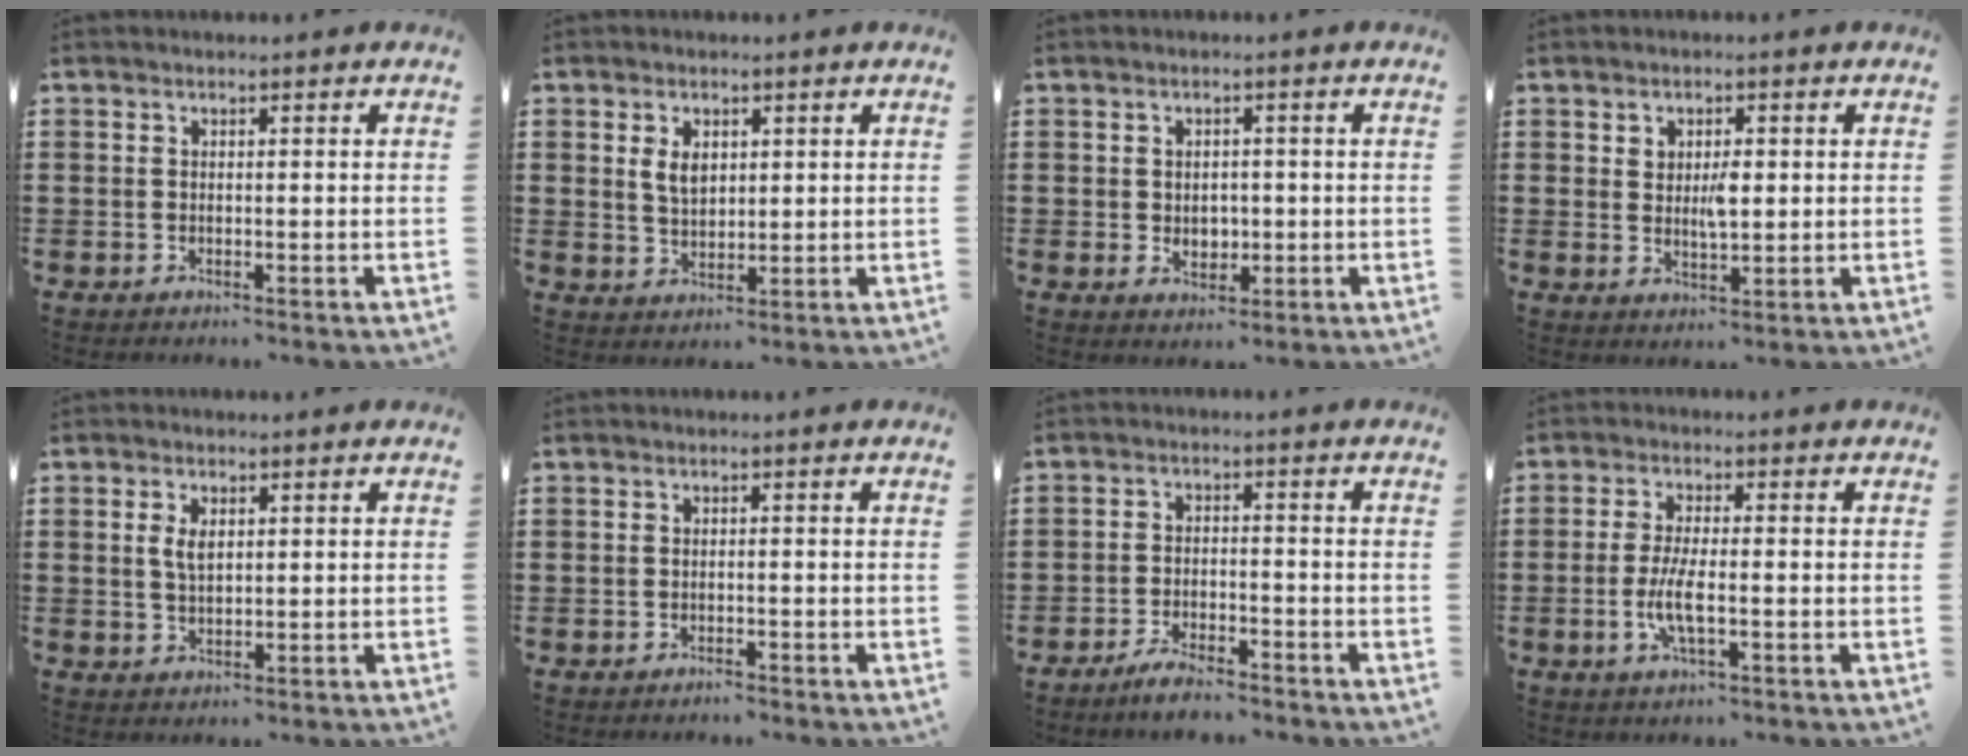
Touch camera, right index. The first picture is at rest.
{"total": 3.5, "force": [1.3, 2.0, 2.6], "torque": [-0.049, 0.002, 0.022]}
{"total": 2.3, "force": [0.1, 1.9, 1.2], "torque": [-0.022, 0.004, -0.002]}
{"total": 3.3, "force": [0.7, 1.6, 2.8], "torque": [-0.050, 0.001, 0.010]}
{"total": 2.9, "force": [0.8, 1.3, 2.4], "torque": [-0.052, 0.005, 0.014]}
{"total": 0.8, "force": [-0.8, 0.0, 0.0], "torque": [-0.003, -0.002, -0.016]}
{"total": 3.4, "force": [-3.2, 0.2, 1.0], "torque": [-0.021, 0.005, -0.065]}
{"total": 5.0, "force": [-1.4, 1.1, 4.7], "torque": [-0.099, -0.005, -0.031]}